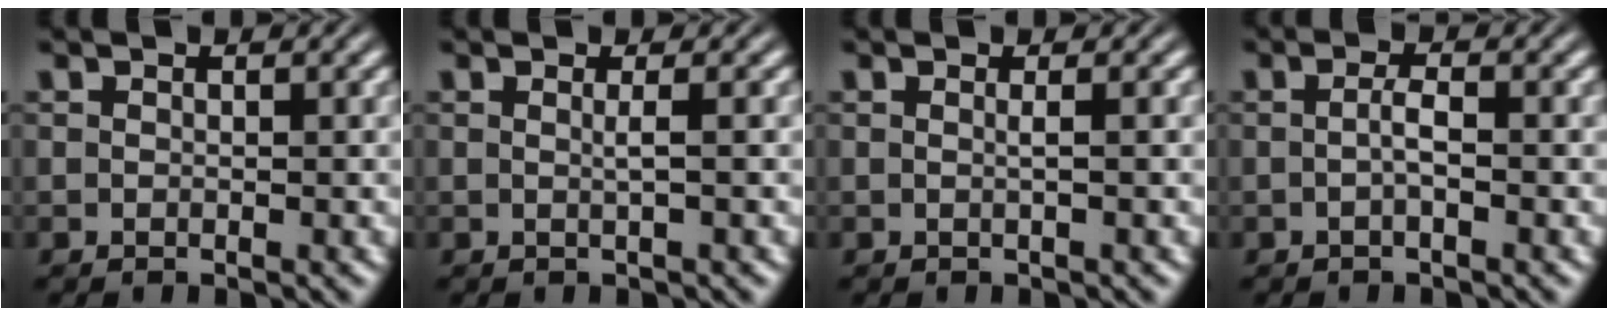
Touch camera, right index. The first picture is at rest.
{"total": 1.3, "force": [-0.1, -1.0, 0.8], "torque": [-0.011, -0.003, 0.001]}
{"total": 0.9, "force": [-0.2, -0.7, 0.6], "torque": [-0.013, -0.003, -0.001]}
{"total": 1.6, "force": [-0.7, -0.7, 1.2], "torque": [-0.020, -0.004, -0.008]}